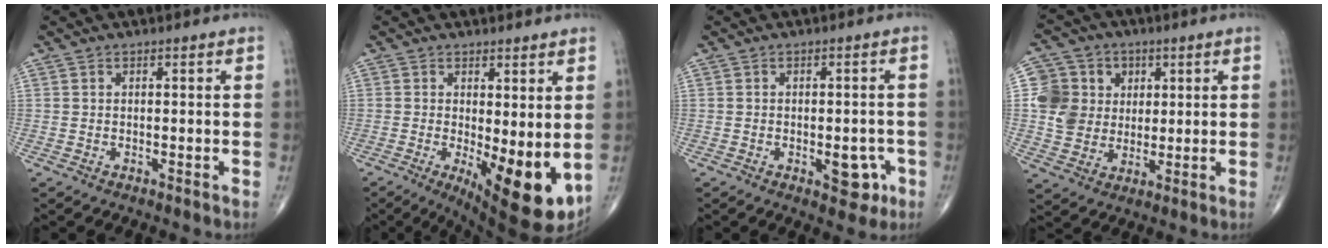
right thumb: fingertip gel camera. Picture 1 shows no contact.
{"total": 11.9, "force": [-1.4, 4.2, 11.0], "torque": [-0.152, -0.028, -0.008]}
{"total": 5.4, "force": [-2.0, 2.8, 4.1], "torque": [-0.030, 0.009, -0.019]}
{"total": 11.1, "force": [2.1, 10.1, 4.0], "torque": [-0.047, 0.005, 0.041]}